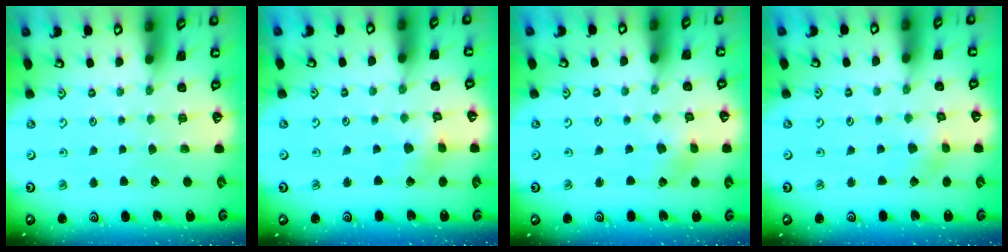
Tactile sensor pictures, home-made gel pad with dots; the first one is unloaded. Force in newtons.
{"total": 2.1, "press": 2.1, "slide": 0.3}
{"total": 2.5, "press": 2.4, "slide": 0.5}
{"total": 2.9, "press": 2.9, "slide": 0.2}